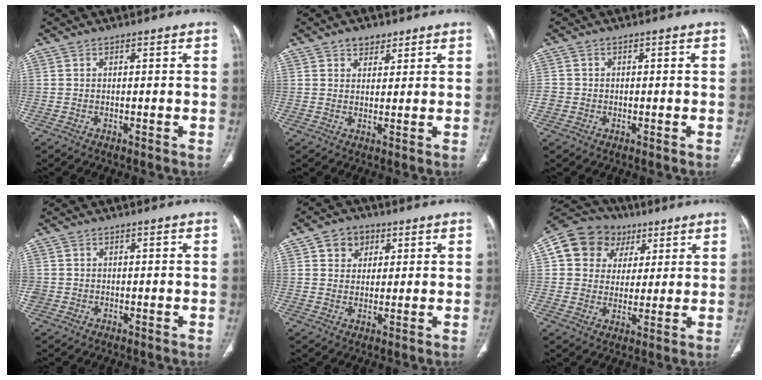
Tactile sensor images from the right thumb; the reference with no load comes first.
{"total": 3.4, "force": [2.2, 2.3, 1.3], "torque": [0.000, -0.012, 0.034]}
{"total": 2.2, "force": [-0.6, 2.1, 0.5], "torque": [-0.002, 0.006, -0.012]}
{"total": 1.5, "force": [-0.2, 1.4, 0.4], "torque": [-0.007, 0.004, -0.002]}
{"total": 5.5, "force": [2.3, 4.5, 2.2], "torque": [-0.006, -0.005, 0.034]}
{"total": 13.7, "force": [5.0, 11.8, 4.9], "torque": [-0.060, 0.014, 0.081]}